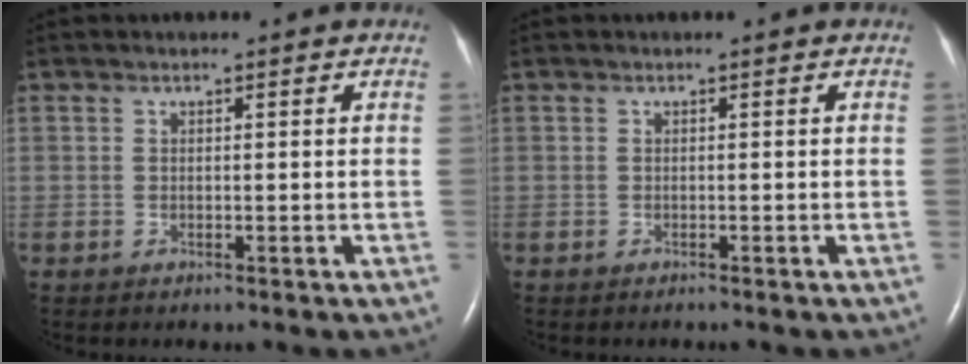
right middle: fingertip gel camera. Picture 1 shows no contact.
{"total": 0.0}